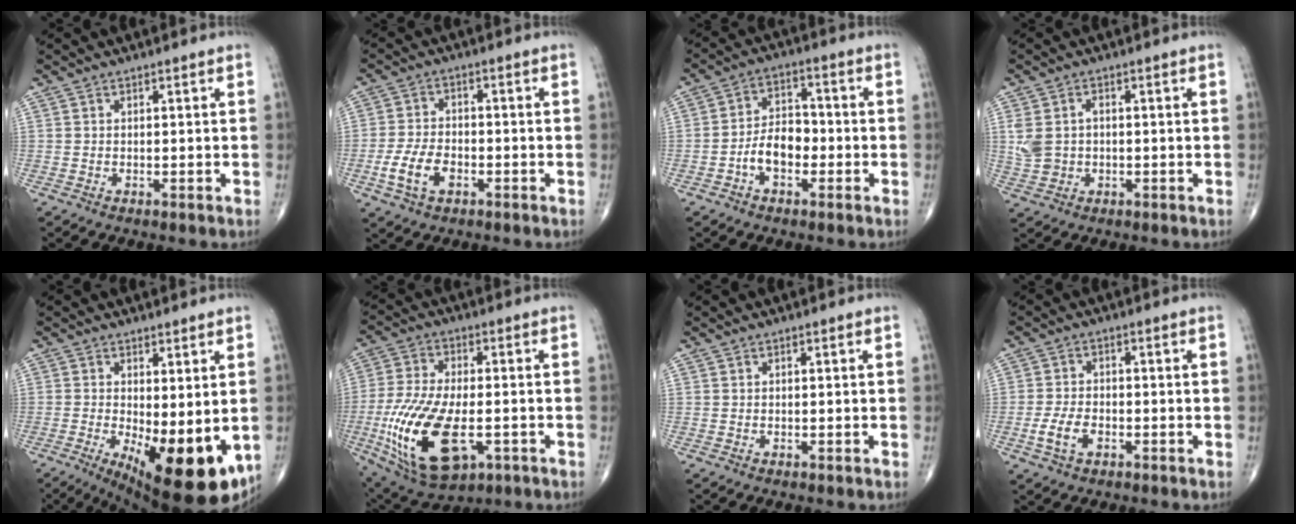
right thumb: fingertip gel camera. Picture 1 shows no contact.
{"total": 7.1, "force": [-2.7, 4.2, 5.1], "torque": [-0.105, 0.011, -0.051]}
{"total": 7.4, "force": [-2.4, 4.6, 5.2], "torque": [-0.075, 0.030, -0.053]}
{"total": 5.3, "force": [0.3, 4.0, 3.5], "torque": [-0.073, 0.011, 0.013]}
{"total": 15.7, "force": [-3.6, 6.0, 14.0], "torque": [-0.181, -0.029, -0.031]}
{"total": 20.4, "force": [-5.2, 10.1, 16.9], "torque": [-0.347, -0.004, -0.074]}
{"total": 0.0}
{"total": 4.9, "force": [-1.8, 2.8, 3.5], "torque": [-0.077, 0.007, -0.034]}